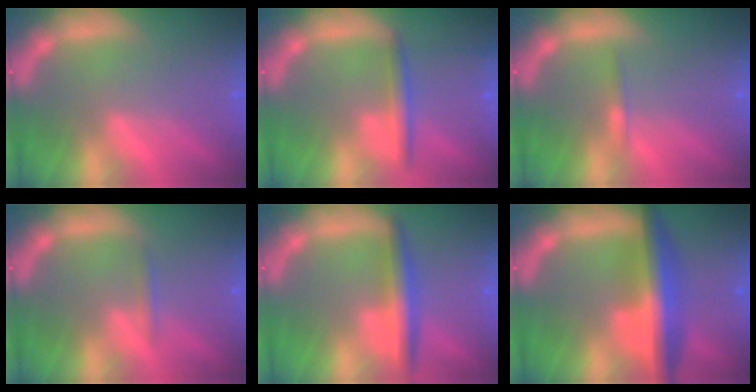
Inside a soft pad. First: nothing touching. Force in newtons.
{"total": 2.4}
{"total": 0.9}
{"total": 0.9}
{"total": 4.0}
{"total": 7.4}